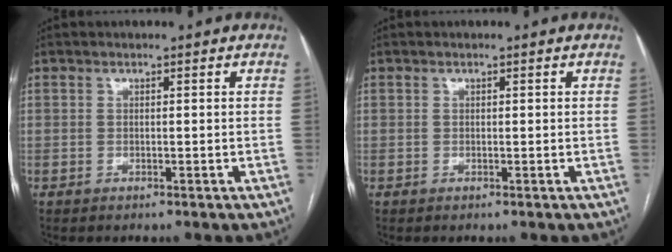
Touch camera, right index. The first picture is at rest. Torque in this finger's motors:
{"motor_torque": [0.36, 0.42, 0.05, 0.00]}